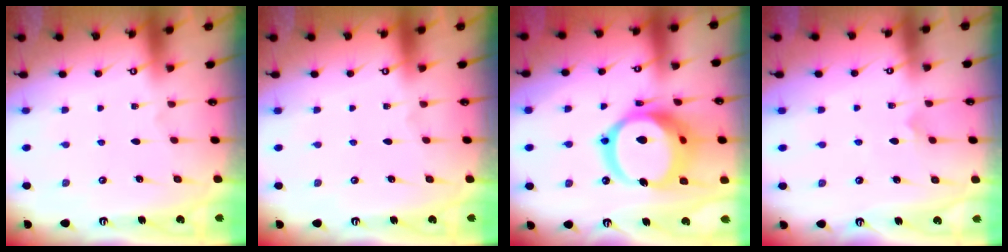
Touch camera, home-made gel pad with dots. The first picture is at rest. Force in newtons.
{"total": 0.0}
{"total": 21.0, "press": 20.9, "slide": 2.4}
{"total": 5.9, "press": 5.9, "slide": 0.5}